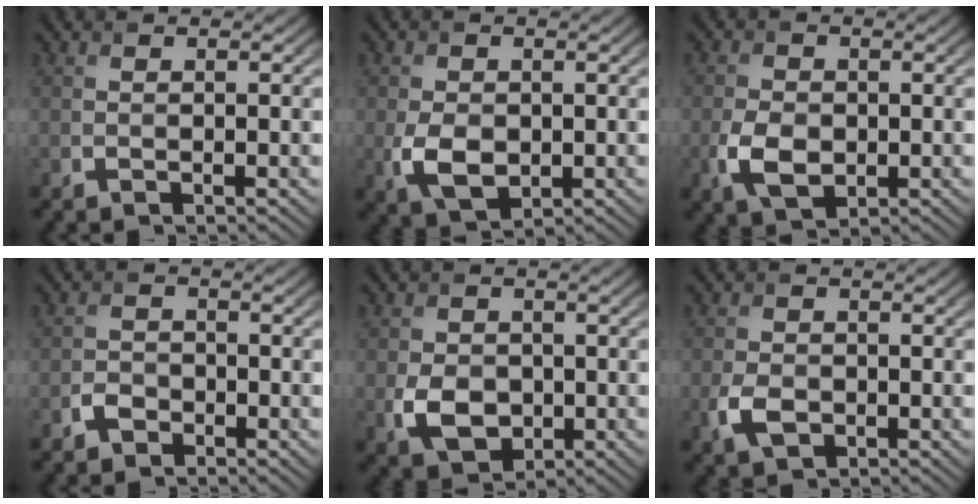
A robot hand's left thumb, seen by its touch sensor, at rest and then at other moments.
{"total": 4.5, "force": [-0.7, 3.1, 3.2], "torque": [-0.073, -0.013, -0.010]}
{"total": 4.7, "force": [-1.1, 3.2, 3.2], "torque": [-0.074, -0.010, -0.025]}
{"total": 2.1, "force": [-1.4, 1.4, 0.7], "torque": [-0.013, 0.003, -0.032]}
{"total": 4.9, "force": [-1.0, 3.7, 3.0], "torque": [-0.065, -0.013, -0.019]}
{"total": 3.3, "force": [-1.2, 2.3, 2.1], "torque": [-0.053, -0.008, -0.026]}